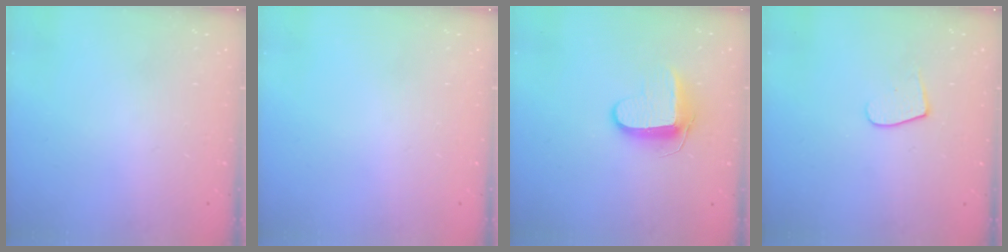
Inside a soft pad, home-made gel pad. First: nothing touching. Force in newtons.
{"total": 0.0}
{"total": 9.8, "press": 9.7, "slide": 1.1}
{"total": 6.7, "press": 6.7, "slide": 0.6}